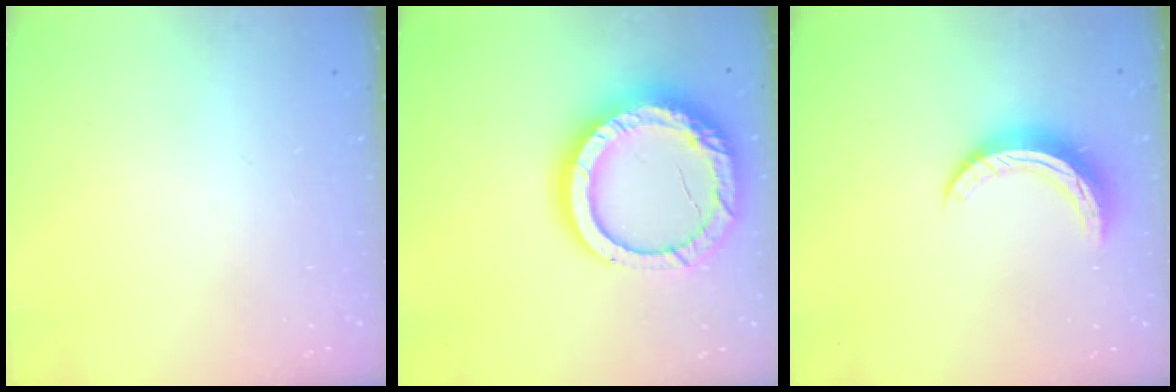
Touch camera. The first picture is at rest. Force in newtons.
{"total": 20.9, "press": 20.8, "slide": 2.6}
{"total": 9.4, "press": 9.4, "slide": 0.7}